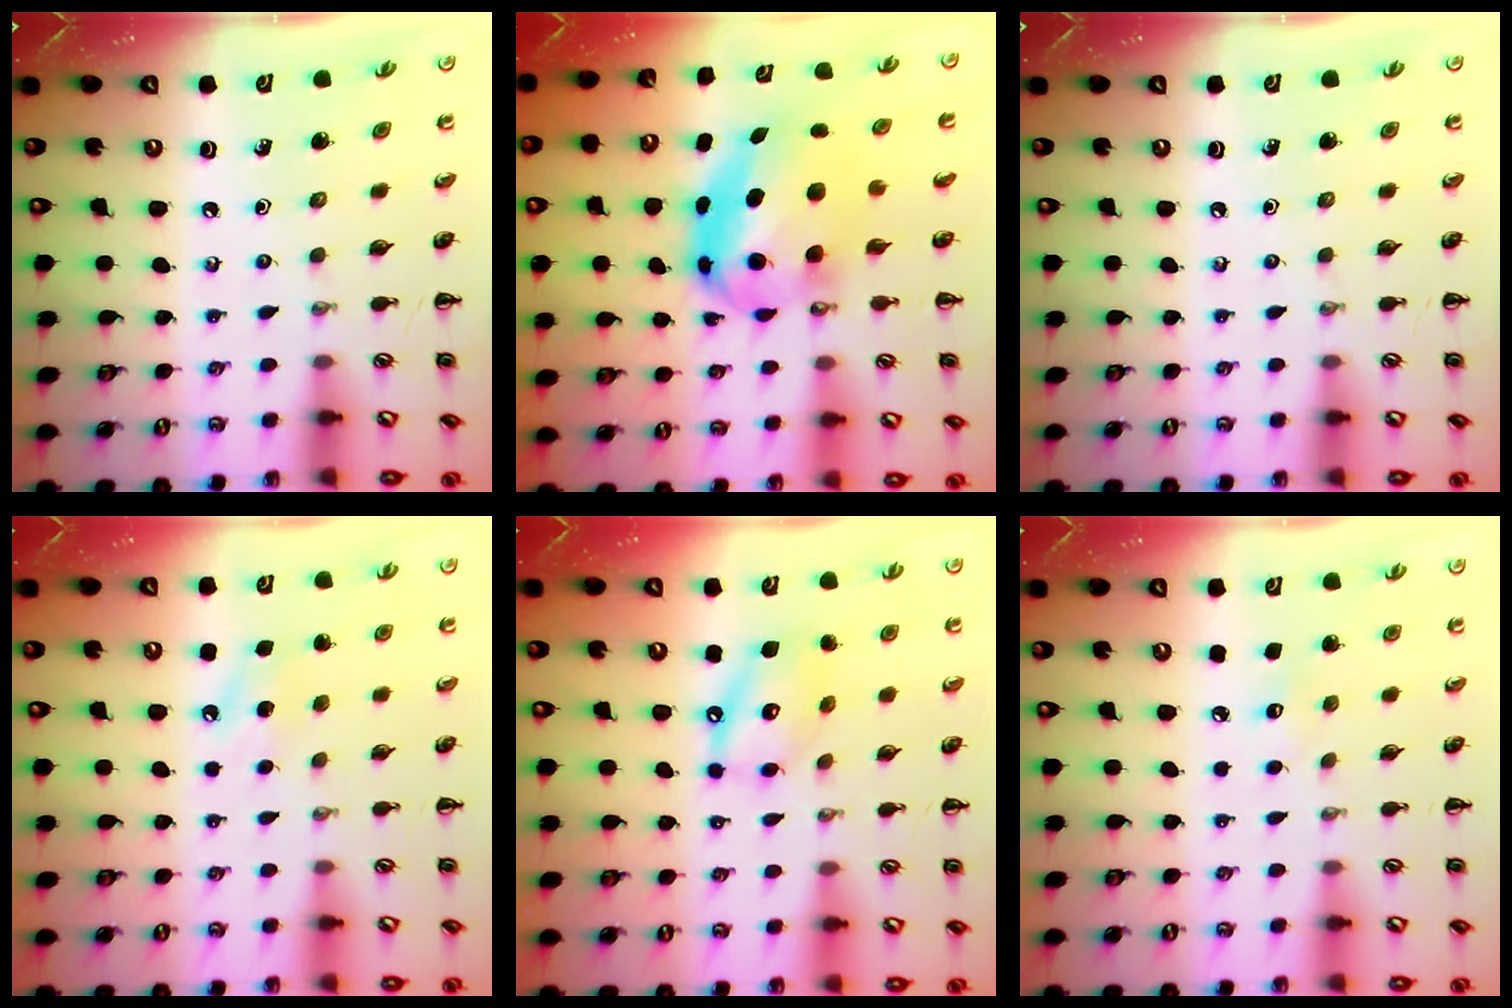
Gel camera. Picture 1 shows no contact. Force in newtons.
{"total": 8.8, "press": 8.6, "slide": 1.9}
{"total": 0.0}
{"total": 5.6, "press": 5.4, "slide": 1.5}
{"total": 11.5, "press": 11.3, "slide": 2.0}
{"total": 5.1, "press": 5.0, "slide": 1.2}